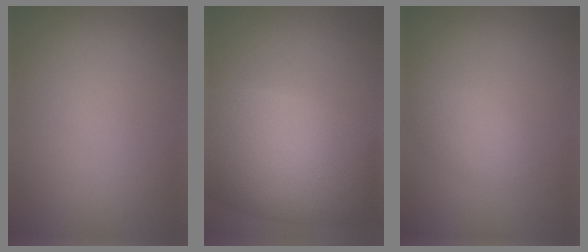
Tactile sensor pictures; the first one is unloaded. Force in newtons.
{"total": 10.9, "press": 10.9, "slide": 0.5}
{"total": 1.7, "press": 1.7, "slide": 0.1}